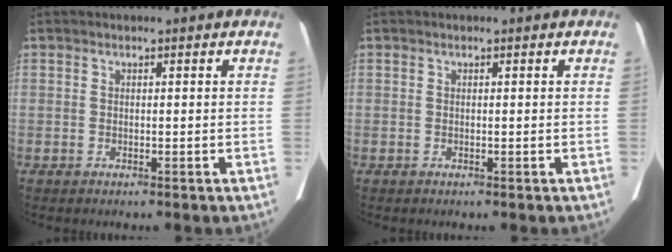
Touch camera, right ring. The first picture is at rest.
{"total": 0.0}